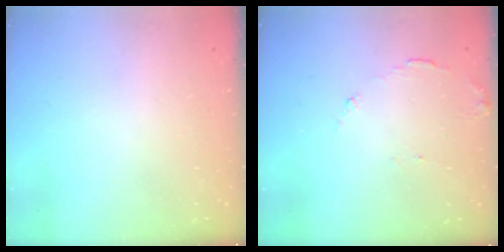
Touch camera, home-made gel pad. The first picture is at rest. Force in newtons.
{"total": 7.8, "press": 7.8, "slide": 0.5}